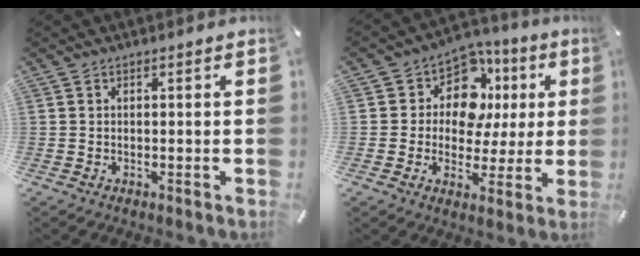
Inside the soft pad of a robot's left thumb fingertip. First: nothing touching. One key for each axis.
{"total": 11.3, "fx": 3.7, "fy": 9.0, "fz": 5.6, "tx": -0.094, "ty": -0.022, "tz": 0.069}